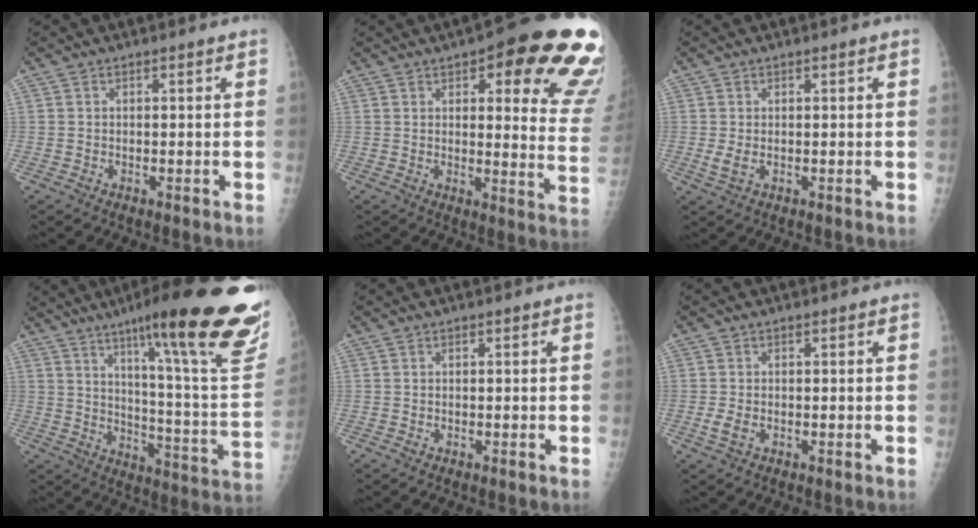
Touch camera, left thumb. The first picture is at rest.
{"total": 22.9, "force": [12.1, 7.2, 18.0], "torque": [-0.171, -0.046, 0.136]}
{"total": 2.3, "force": [0.3, 1.3, 1.9], "torque": [-0.037, -0.004, 0.011]}
{"total": 30.7, "force": [18.8, 4.5, 23.9], "torque": [-0.270, -0.077, 0.266]}
{"total": 0.0}
{"total": 2.1, "force": [-0.3, 1.3, 1.6], "torque": [-0.038, -0.005, -0.008]}